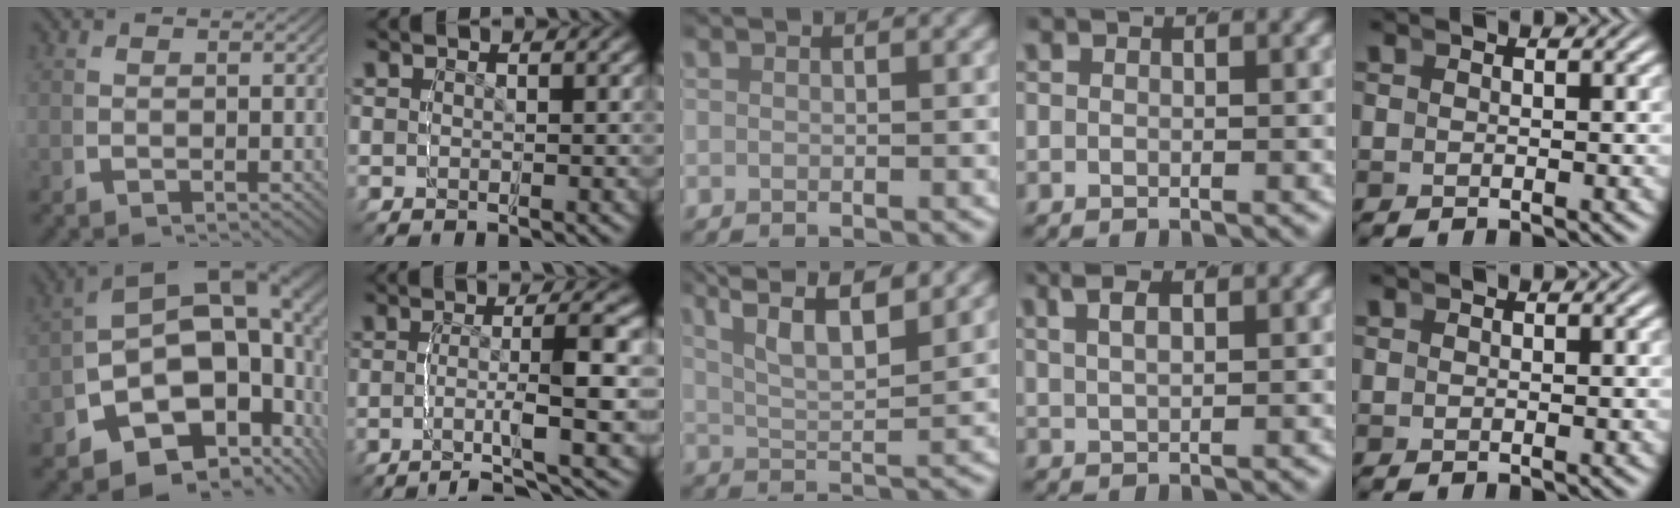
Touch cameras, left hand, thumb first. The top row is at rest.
{"thumb": {"total": 18.4, "force": [0.2, 12.2, 13.8], "torque": [-0.202, -0.004, -0.017]}, "index": {"total": 6.1, "force": [-3.4, 0.3, 5.0], "torque": [-0.079, -0.009, -0.055]}, "middle": {"total": 7.0, "force": [4.3, 2.4, 5.0], "torque": [-0.088, 0.004, 0.067]}, "ring": {"total": 2.9, "force": [1.8, 1.0, 2.1], "torque": [-0.029, 0.006, 0.033]}}